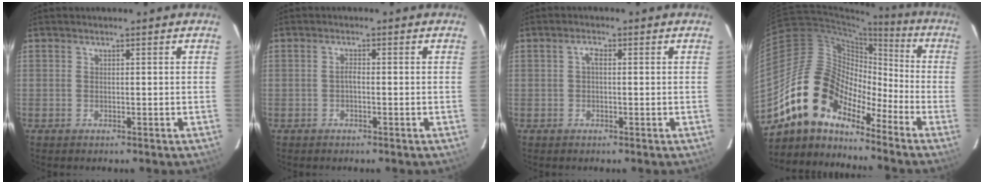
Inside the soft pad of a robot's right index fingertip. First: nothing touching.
{"total": 1.0, "force": [-0.4, 0.3, 0.9], "torque": [-0.018, 0.006, -0.009]}
{"total": 1.3, "force": [0.0, 0.7, 1.2], "torque": [-0.022, 0.008, -0.003]}
{"total": 14.4, "force": [-11.2, 6.5, 6.2], "torque": [-0.107, 0.018, -0.218]}